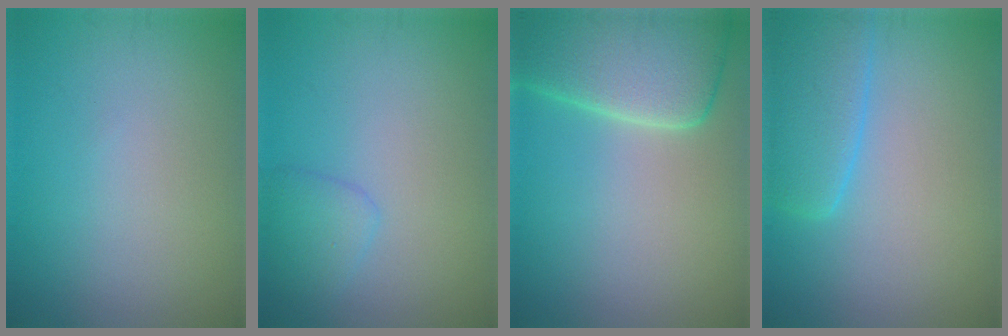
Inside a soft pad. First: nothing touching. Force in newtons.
{"total": 1.7, "press": 1.7, "slide": 0.2}
{"total": 7.7, "press": 7.7, "slide": 0.9}
{"total": 4.3, "press": 4.3, "slide": 0.3}